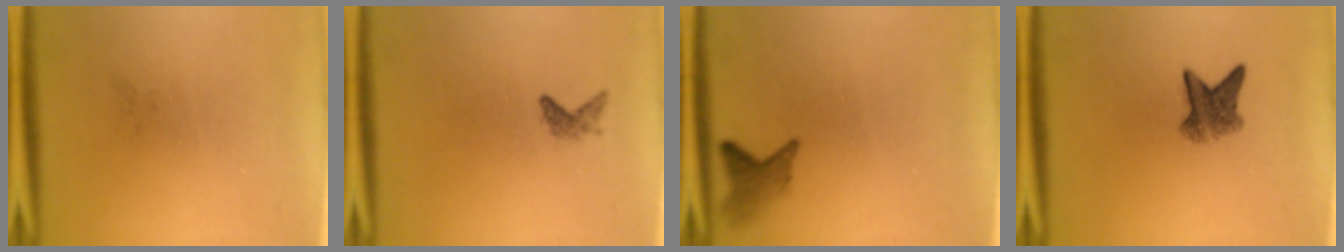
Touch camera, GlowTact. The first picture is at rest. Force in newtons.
{"total": 1.1}
{"total": 2.4}
{"total": 4.2}